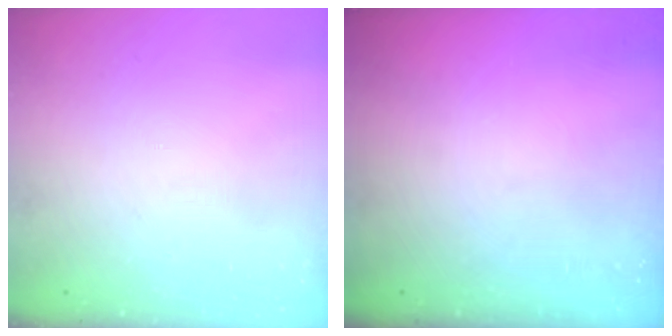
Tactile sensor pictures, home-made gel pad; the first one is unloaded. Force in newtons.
{"total": 0.0}